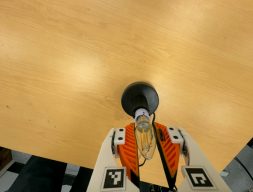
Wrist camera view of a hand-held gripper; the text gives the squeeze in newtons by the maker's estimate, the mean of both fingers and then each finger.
{"total": 8.9, "left": 7.9, "right": 9.9}